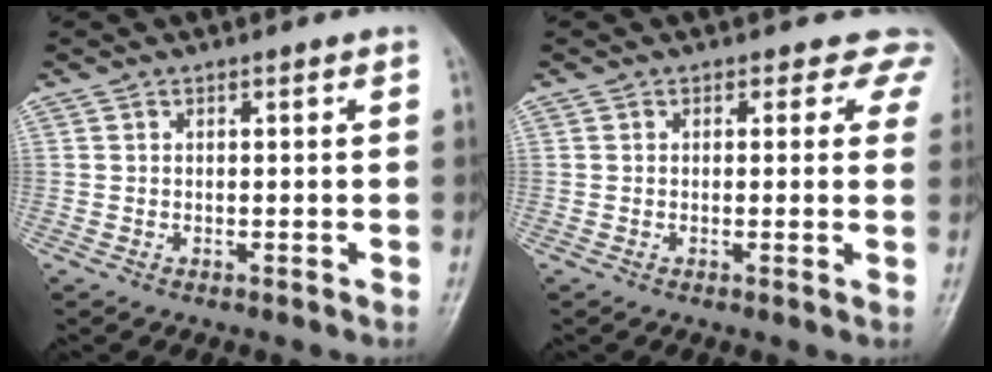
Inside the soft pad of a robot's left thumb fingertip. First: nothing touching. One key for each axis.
{"total": 4.6, "fx": 3.4, "fy": 2.9, "fz": 0.9, "tx": 0.031, "ty": -0.010, "tz": 0.012}